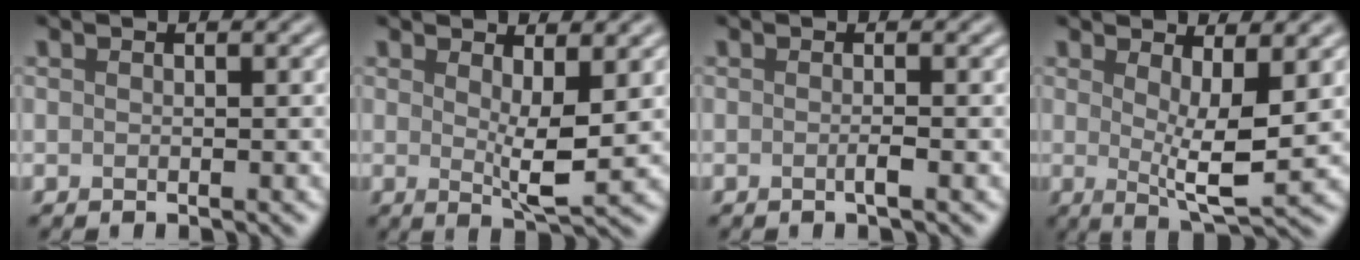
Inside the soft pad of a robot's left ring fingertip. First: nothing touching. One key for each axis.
{"total": 3.5, "fx": 0.9, "fy": 0.7, "fz": 3.3, "tx": -0.054, "ty": -0.013, "tz": 0.019}
{"total": 1.0, "fx": -0.3, "fy": 0.1, "fz": 0.9, "tx": -0.015, "ty": -0.002, "tz": -0.009}
{"total": 5.2, "fx": 0.9, "fy": 1.3, "fz": 5.0, "tx": -0.077, "ty": -0.017, "tz": 0.016}